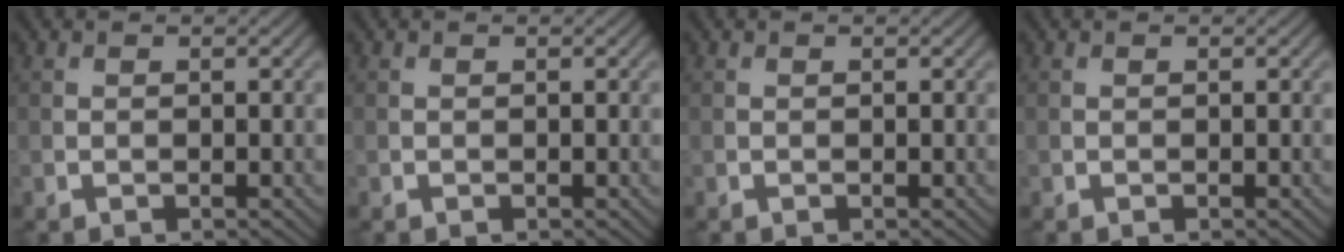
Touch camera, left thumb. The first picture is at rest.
{"total": 0.0}
{"total": 0.0}
{"total": 0.0}